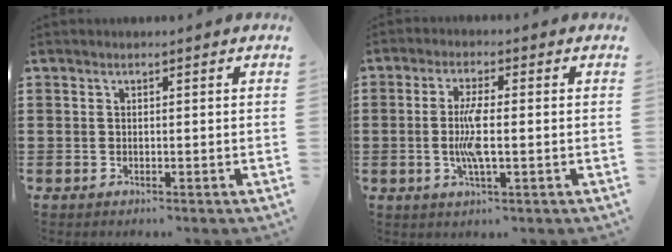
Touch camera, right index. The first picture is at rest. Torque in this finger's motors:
{"motor_torque": [1.45, -0.39, 0.67, 0.21]}